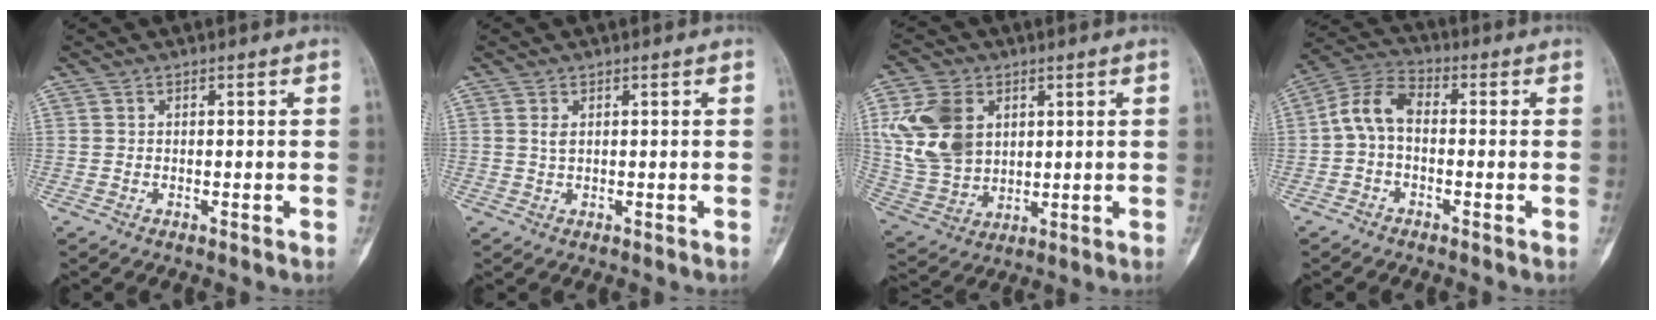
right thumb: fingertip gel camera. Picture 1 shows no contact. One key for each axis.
{"total": 1.2, "fx": 0.5, "fy": 0.7, "fz": 0.9, "tx": -0.014, "ty": 0.002, "tz": 0.012}
{"total": 14.4, "fx": 4.1, "fy": 10.6, "fz": 8.8, "tx": -0.156, "ty": -0.007, "tz": 0.090}
{"total": 7.6, "fx": -0.5, "fy": 4.8, "fz": 5.9, "tx": -0.110, "ty": 0.027, "tz": -0.024}